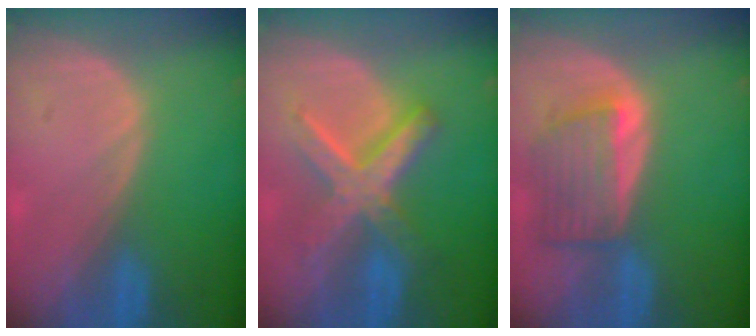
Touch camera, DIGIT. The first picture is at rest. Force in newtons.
{"total": 8.2, "press": 8.2, "slide": 0.7}
{"total": 6.4, "press": 6.4, "slide": 0.8}